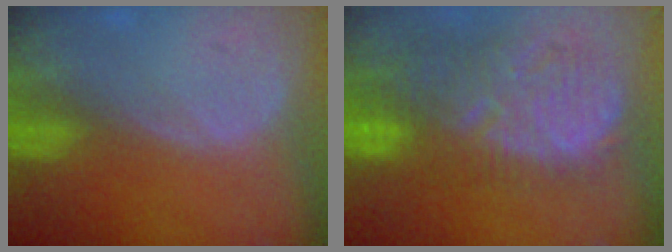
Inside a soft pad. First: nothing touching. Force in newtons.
{"total": 12.5, "press": 11.2, "slide": 5.6}